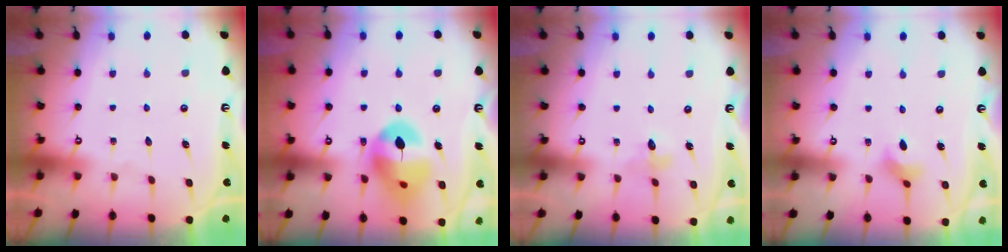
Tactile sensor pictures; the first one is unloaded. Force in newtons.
{"total": 14.5, "press": 14.4, "slide": 1.7}
{"total": 3.4, "press": 3.4, "slide": 0.5}
{"total": 2.7, "press": 2.7, "slide": 0.2}